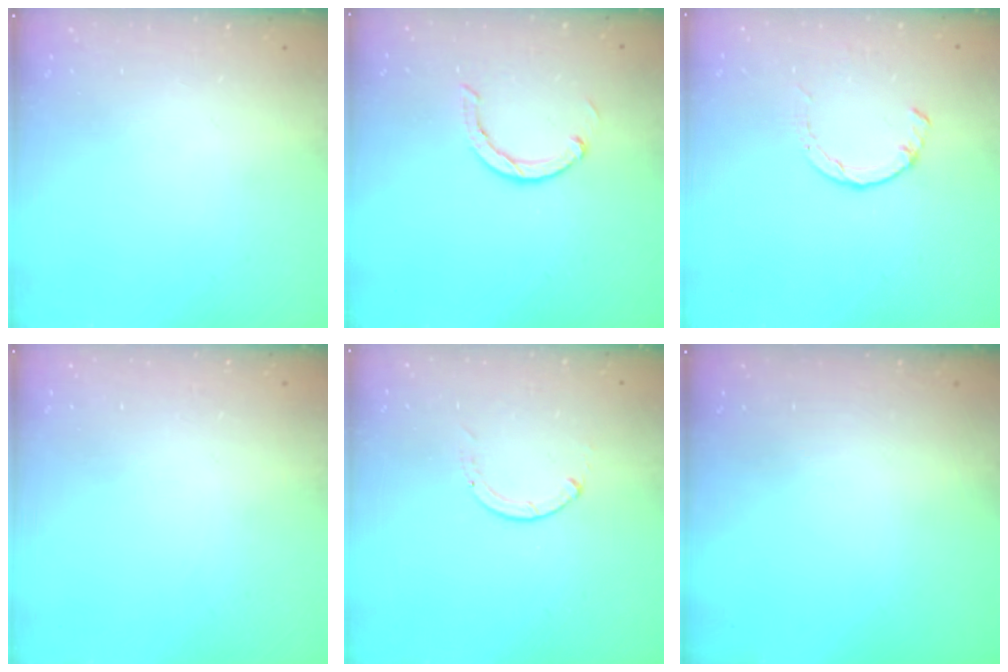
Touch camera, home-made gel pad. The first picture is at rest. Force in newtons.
{"total": 3.0, "press": 3.0, "slide": 0.1}
{"total": 1.4, "press": 1.4, "slide": 0.3}
{"total": 2.6, "press": 2.6, "slide": 0.2}
{"total": 0.0}
{"total": 0.0}